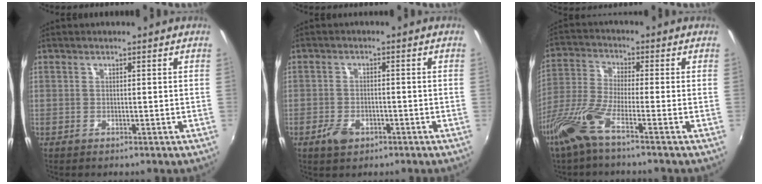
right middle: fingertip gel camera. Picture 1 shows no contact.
{"total": 4.0, "force": [-2.3, 2.4, 2.2], "torque": [-0.054, -0.005, -0.042]}
{"total": 9.2, "force": [-5.5, 0.6, 7.3], "torque": [-0.165, -0.015, -0.114]}